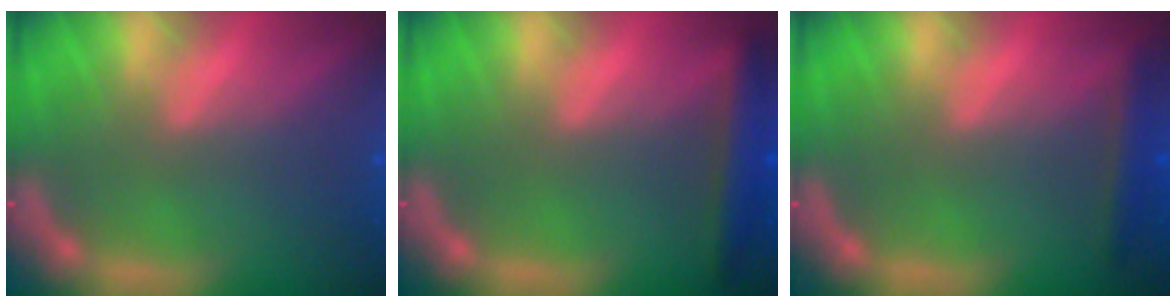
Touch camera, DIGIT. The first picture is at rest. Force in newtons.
{"total": 2.9}
{"total": 1.9}